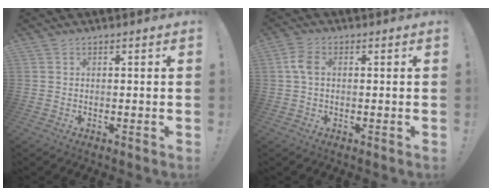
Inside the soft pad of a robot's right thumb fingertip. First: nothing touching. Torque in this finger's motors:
{"motor_torque": [0.15, 0.09, 0.28, 0.05, 0.00]}